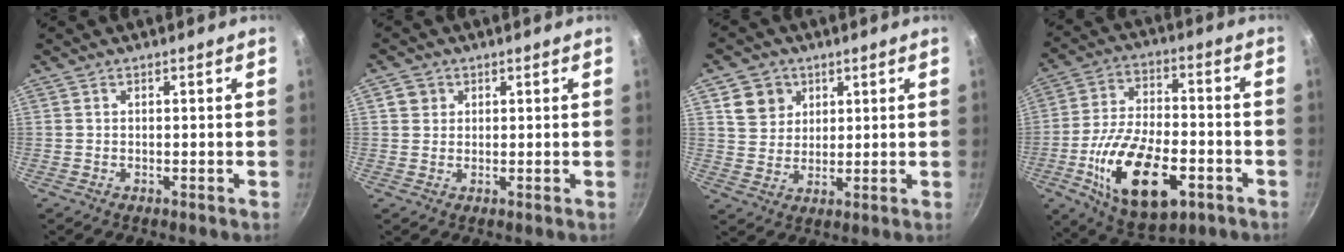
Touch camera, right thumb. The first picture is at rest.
{"total": 2.8, "force": [0.9, 2.6, 0.8], "torque": [0.002, 0.005, 0.012]}
{"total": 7.1, "force": [3.0, 6.2, 2.0], "torque": [-0.002, -0.001, 0.055]}
{"total": 20.3, "force": [-7.1, 10.4, 16.0], "torque": [-0.273, 0.023, -0.115]}